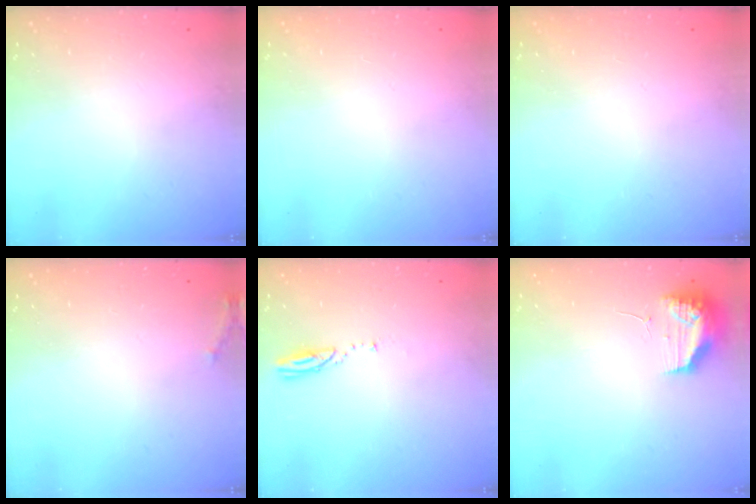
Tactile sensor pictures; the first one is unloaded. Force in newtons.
{"total": 0.0}
{"total": 0.0}
{"total": 5.6, "press": 5.3, "slide": 1.7}
{"total": 3.1, "press": 3.1, "slide": 0.2}
{"total": 9.7, "press": 9.7, "slide": 0.9}